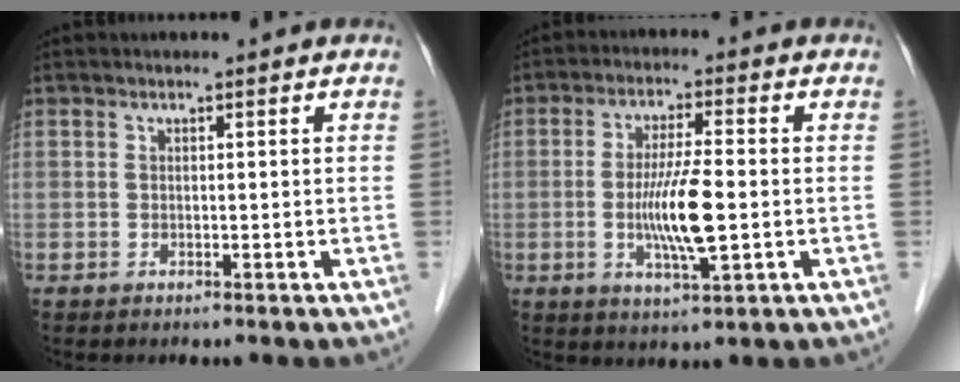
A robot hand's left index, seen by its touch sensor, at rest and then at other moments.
{"total": 8.3, "force": [-1.3, 0.8, 8.2], "torque": [-0.158, -0.011, -0.029]}